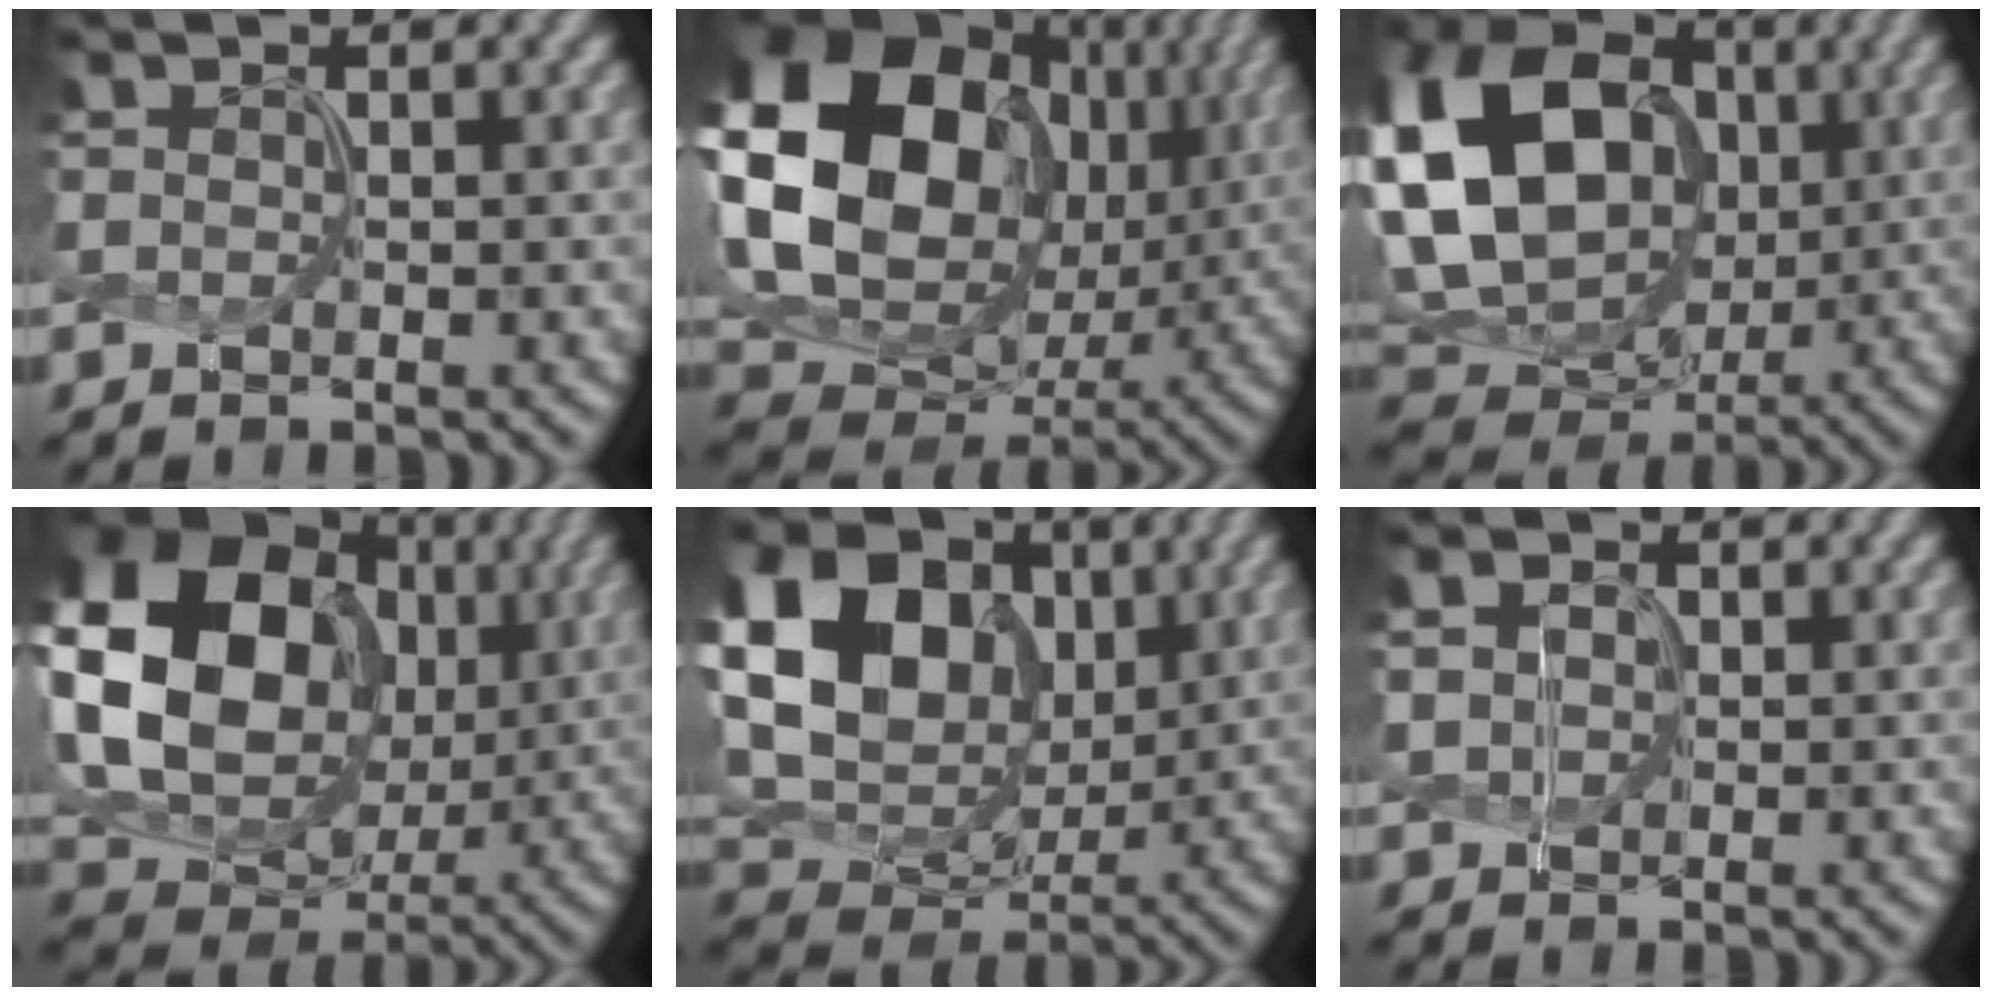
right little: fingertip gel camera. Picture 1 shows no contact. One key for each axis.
{"total": 20.1, "fx": 3.7, "fy": 16.1, "fz": 11.5, "tx": -0.279, "ty": -0.002, "tz": 0.107}
{"total": 17.1, "fx": 2.6, "fy": 13.3, "fz": 10.3, "tx": -0.240, "ty": 0.034, "tz": 0.076}
{"total": 18.3, "fx": 2.9, "fy": 14.9, "fz": 10.4, "tx": -0.261, "ty": 0.006, "tz": 0.089}
{"total": 14.4, "fx": 3.0, "fy": 11.1, "fz": 8.7, "tx": -0.206, "ty": 0.030, "tz": 0.075}
{"total": 0.7, "fx": -0.3, "fy": 0.2, "fz": -0.5, "tx": -0.013, "ty": 0.000, "tz": 0.023}